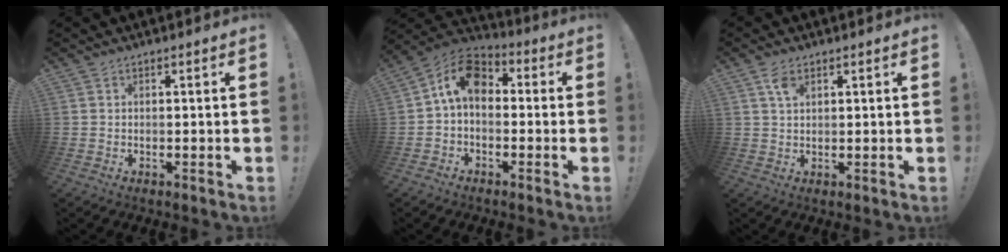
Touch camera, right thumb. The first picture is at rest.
{"total": 10.7, "force": [1.7, 7.0, 7.9], "torque": [-0.134, 0.014, 0.036]}
{"total": 3.5, "force": [1.9, 1.8, 2.4], "torque": [-0.044, -0.003, 0.033]}